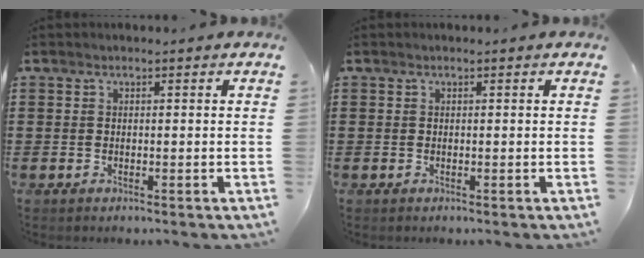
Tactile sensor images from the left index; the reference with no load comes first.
{"total": 0.0}